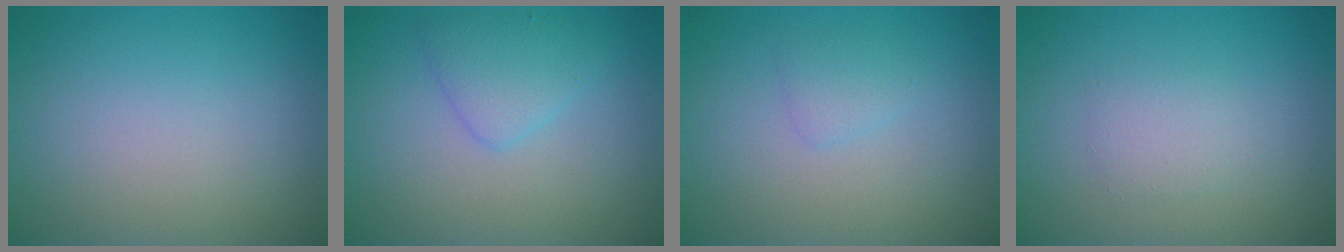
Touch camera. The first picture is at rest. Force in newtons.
{"total": 2.5, "press": 2.5, "slide": 0.1}
{"total": 1.1, "press": 1.1, "slide": 0.0}
{"total": 1.5, "press": 1.5, "slide": 0.1}